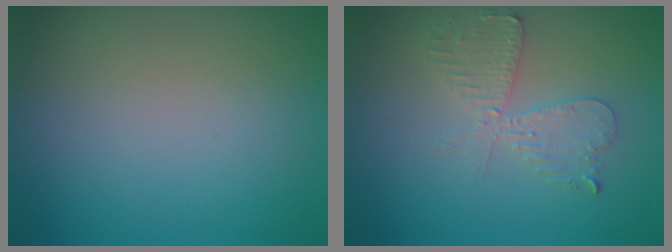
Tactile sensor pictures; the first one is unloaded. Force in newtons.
{"total": 2.6, "press": 2.5, "slide": 0.5}